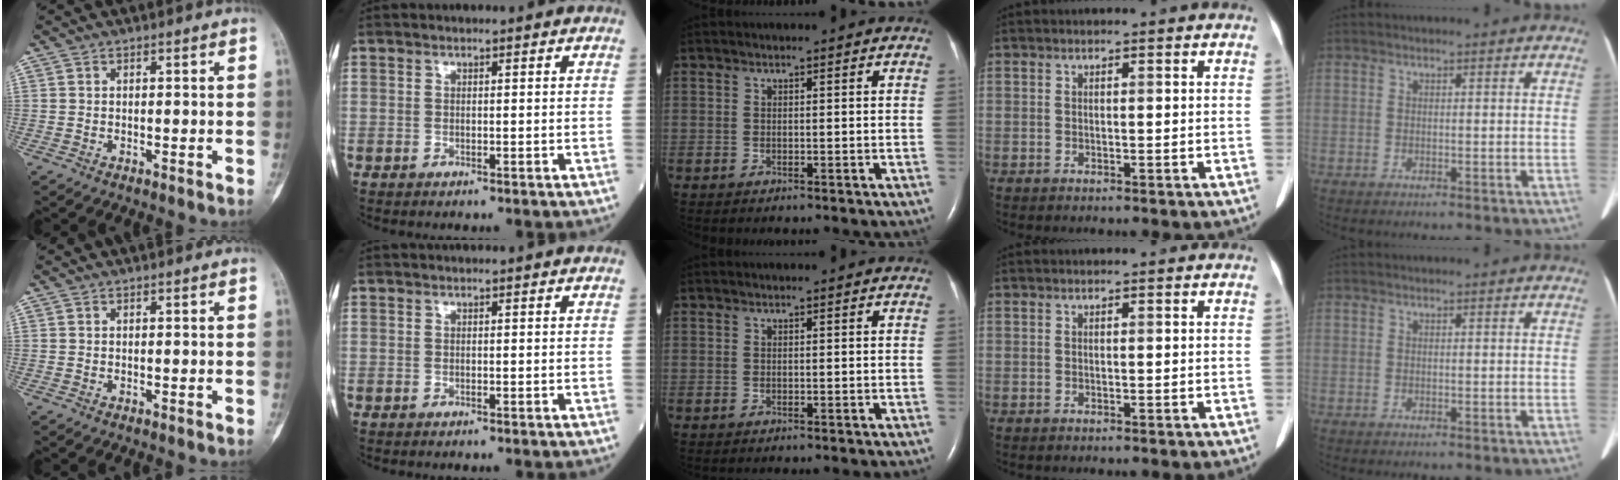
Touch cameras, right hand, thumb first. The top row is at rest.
{}